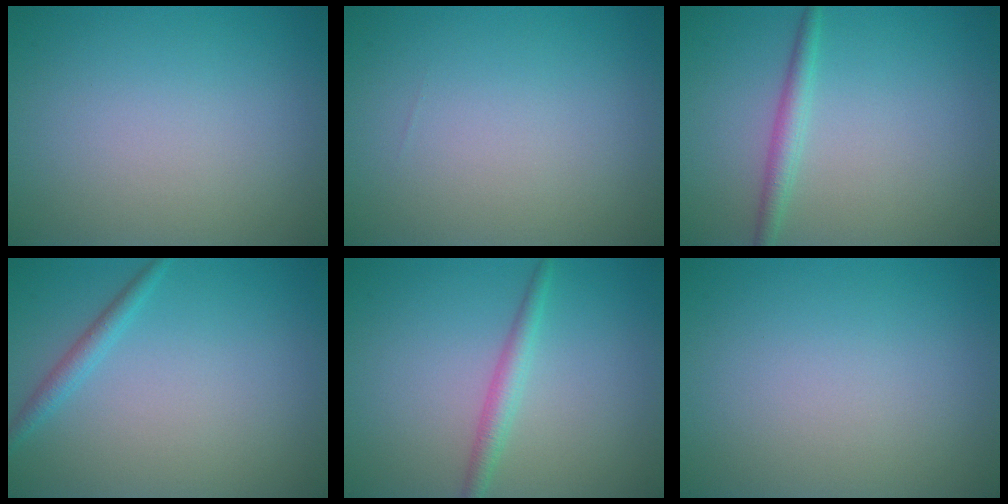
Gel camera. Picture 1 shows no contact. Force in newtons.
{"total": 0.0}
{"total": 1.9, "press": 1.9, "slide": 0.1}
{"total": 1.5, "press": 1.5, "slide": 0.0}
{"total": 1.9, "press": 1.9, "slide": 0.0}
{"total": 0.0}